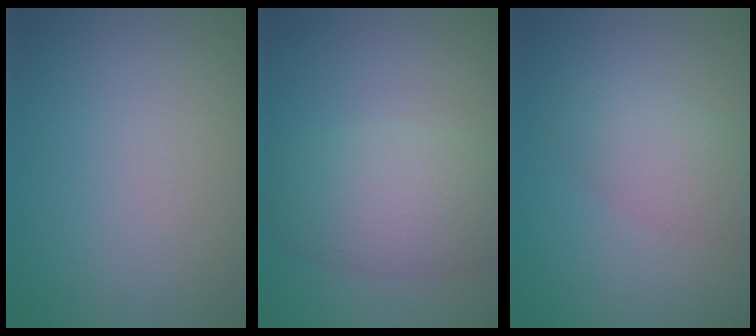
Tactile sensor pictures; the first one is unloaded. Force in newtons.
{"total": 5.3, "press": 5.3, "slide": 0.3}
{"total": 2.9, "press": 2.9, "slide": 0.1}